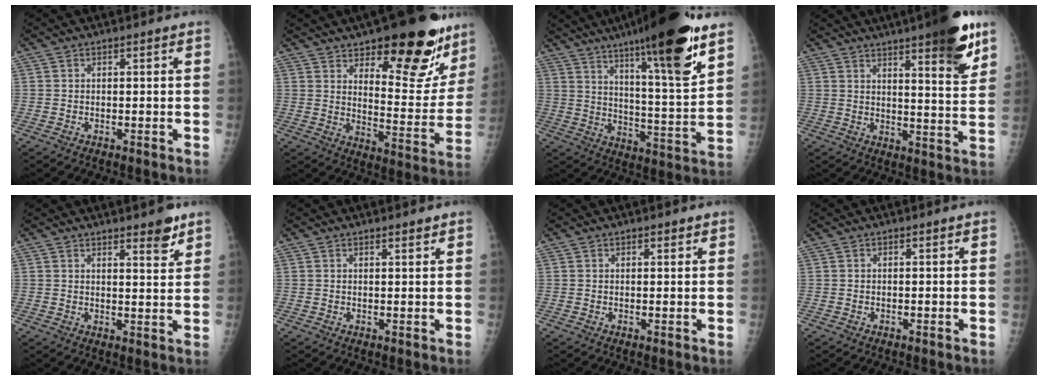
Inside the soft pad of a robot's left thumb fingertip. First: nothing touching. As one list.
[{"total": 22.0, "force": [14.3, 8.4, 14.5], "torque": [-0.133, -0.086, 0.200]}, {"total": 22.7, "force": [14.7, 2.9, 17.1], "torque": [-0.245, -0.064, 0.230]}, {"total": 14.6, "force": [9.0, 2.7, 11.2], "torque": [-0.132, -0.047, 0.125]}, {"total": 4.4, "force": [3.3, 1.1, 2.7], "torque": [-0.027, -0.025, 0.044]}, {"total": 1.0, "force": [0.9, 0.2, 0.5], "torque": [-0.005, -0.006, 0.014]}, {"total": 1.1, "force": [0.8, 0.6, 0.5], "torque": [-0.001, -0.004, 0.009]}, {"total": 0.0}]